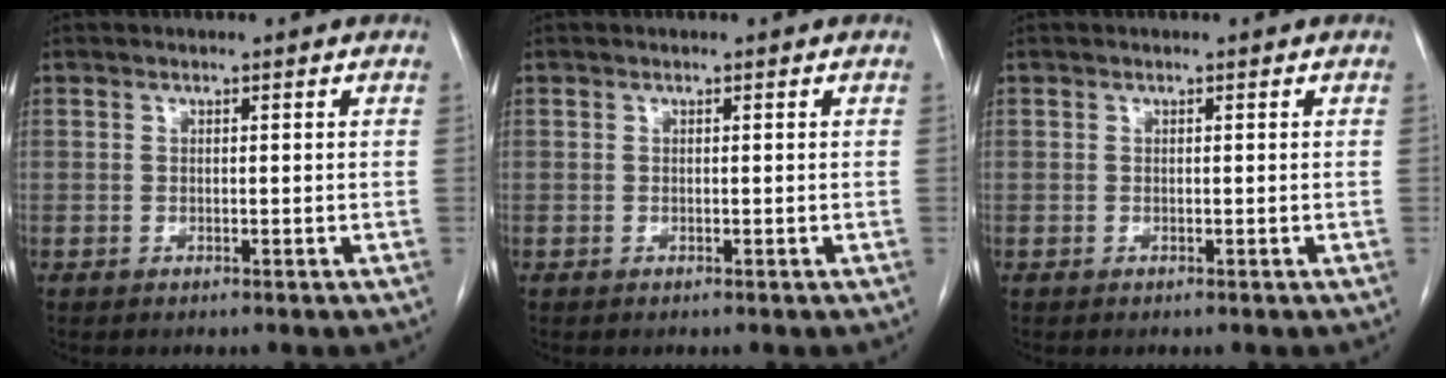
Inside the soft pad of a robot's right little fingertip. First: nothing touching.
{"total": 0.0}
{"total": 0.0}